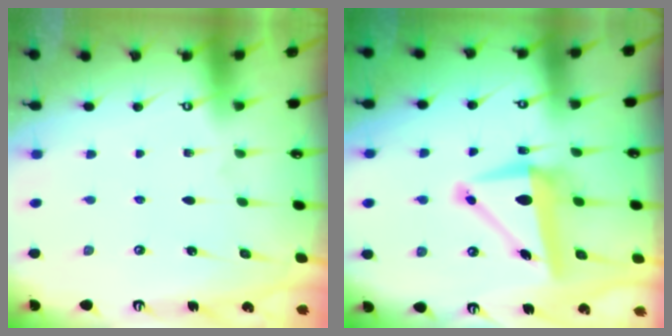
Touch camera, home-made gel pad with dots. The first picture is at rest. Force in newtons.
{"total": 9.4, "press": 9.2, "slide": 2.0}